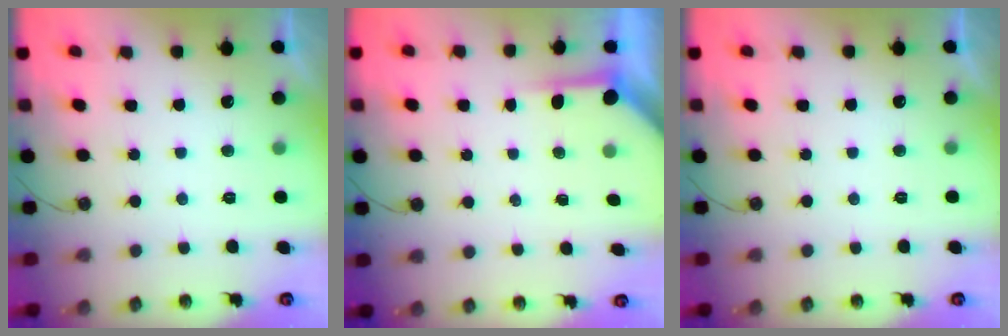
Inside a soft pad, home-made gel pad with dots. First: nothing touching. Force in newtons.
{"total": 3.9, "press": 3.9, "slide": 0.3}
{"total": 0.0}